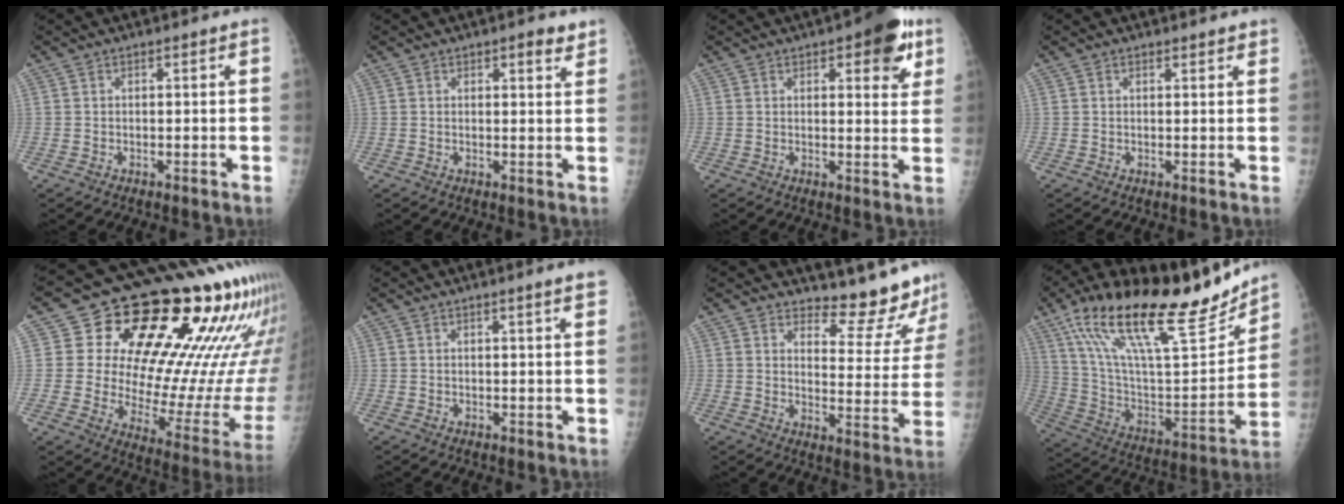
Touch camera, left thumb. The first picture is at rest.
{"total": 3.0, "force": [2.1, 1.0, 1.9], "torque": [-0.011, -0.011, 0.024]}
{"total": 9.7, "force": [4.9, 3.7, 7.6], "torque": [-0.064, -0.015, 0.055]}
{"total": 1.7, "force": [1.5, 0.5, 0.7], "torque": [0.000, -0.003, 0.019]}
{"total": 24.0, "force": [12.5, 9.1, 18.4], "torque": [-0.216, -0.061, 0.184]}
{"total": 3.4, "force": [2.4, -0.1, 2.4], "torque": [-0.027, -0.004, 0.029]}
{"total": 12.7, "force": [12.3, 1.9, 2.5], "torque": [-0.004, -0.140, 0.152]}
{"total": 30.4, "force": [20.5, 8.8, 20.6], "torque": [-0.316, -0.054, 0.353]}